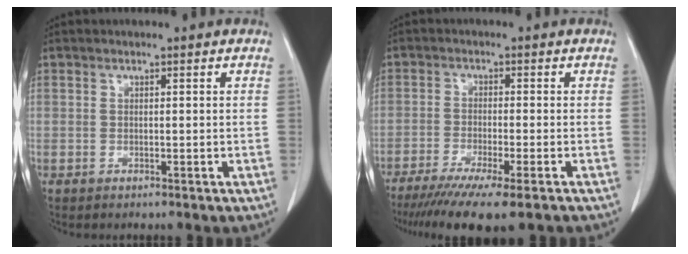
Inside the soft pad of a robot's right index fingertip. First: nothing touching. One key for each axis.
{"total": 12.2, "fx": -9.4, "fy": 0.6, "fz": 7.8, "tx": -0.114, "ty": -0.031, "tz": -0.145}